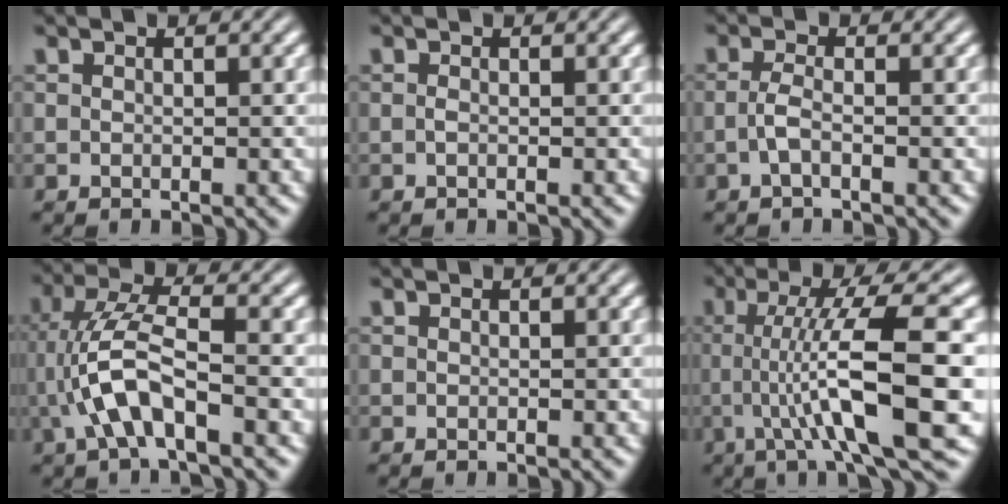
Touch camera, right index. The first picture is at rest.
{"total": 0.8, "force": [-0.4, -0.6, 0.0], "torque": [-0.007, -0.010, 0.000]}
{"total": 1.7, "force": [-1.0, -0.6, 1.2], "torque": [-0.027, -0.009, -0.012]}
{"total": 5.0, "force": [-0.1, 1.7, 4.7], "torque": [-0.100, -0.004, 0.002]}
{"total": 0.0}
{"total": 9.4, "force": [0.0, 1.3, 9.3], "torque": [-0.141, -0.007, 0.006]}